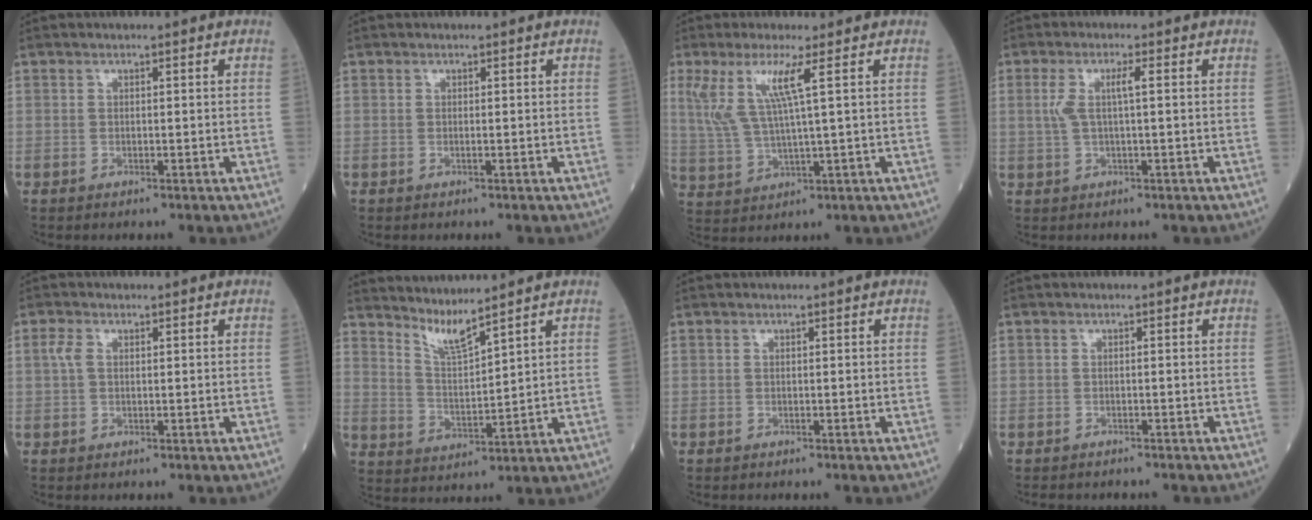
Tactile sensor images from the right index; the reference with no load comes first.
{"total": 0.0}
{"total": 7.3, "force": [3.0, -0.3, 6.7], "torque": [-0.152, 0.003, 0.069]}
{"total": 3.6, "force": [0.7, 0.3, 3.5], "torque": [-0.078, 0.011, 0.015]}
{"total": 1.8, "force": [0.4, 1.0, 1.4], "torque": [-0.041, 0.013, 0.011]}
{"total": 4.9, "force": [4.5, -1.0, 1.7], "torque": [-0.040, -0.018, 0.094]}
{"total": 0.0}
{"total": 3.1, "force": [-2.8, 1.2, 0.7], "torque": [-0.007, -0.003, -0.038]}